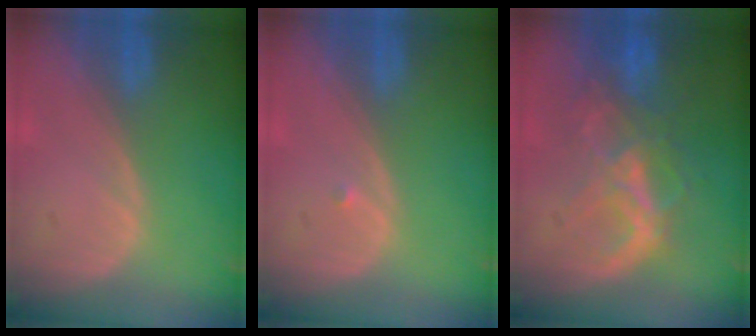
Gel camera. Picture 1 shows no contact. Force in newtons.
{"total": 0.5, "press": 0.4, "slide": 0.3}
{"total": 8.8, "press": 7.6, "slide": 4.4}